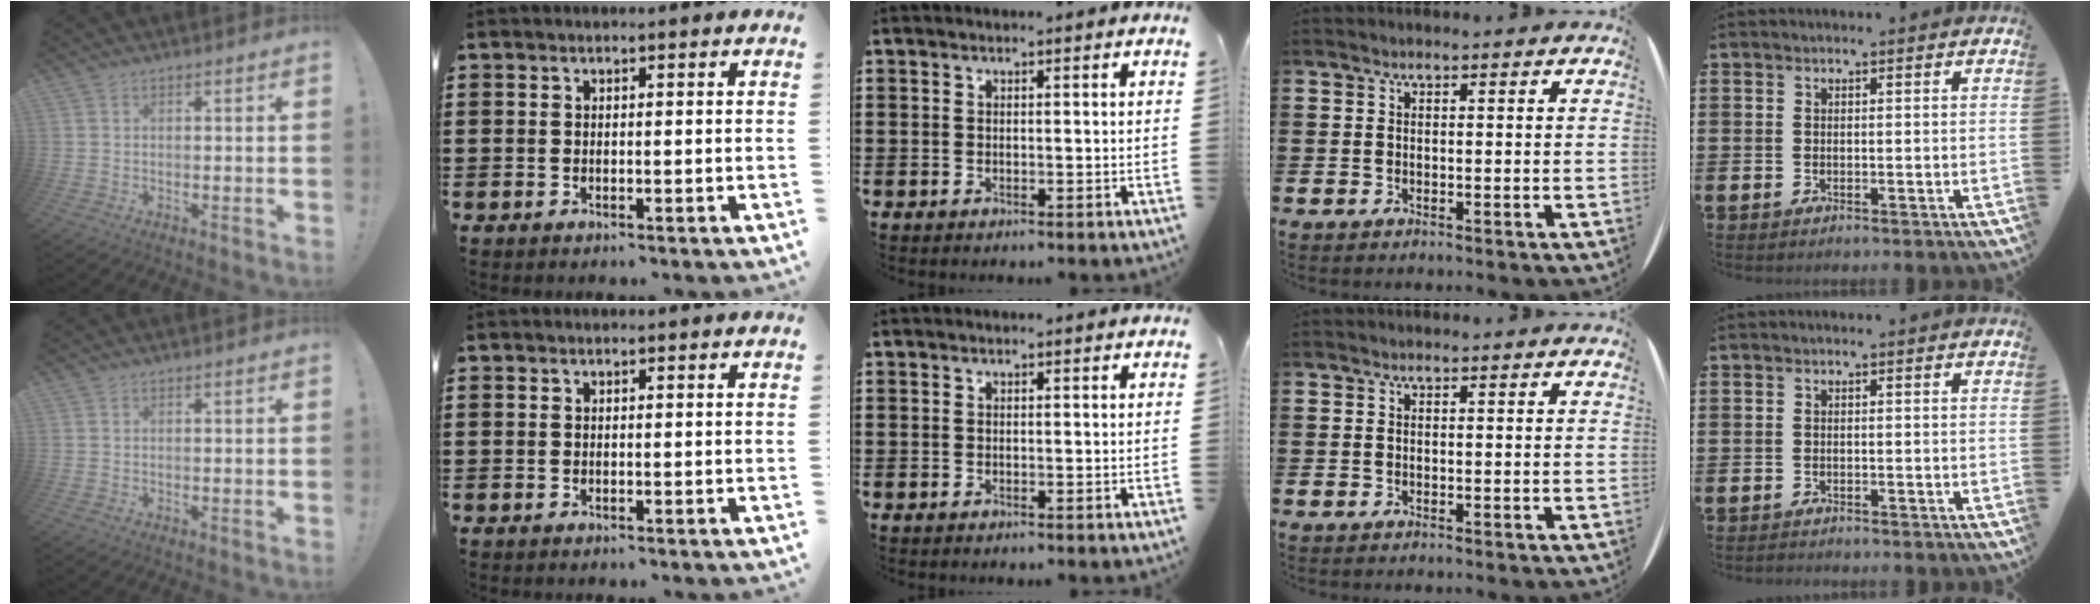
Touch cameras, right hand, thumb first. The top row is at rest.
{}